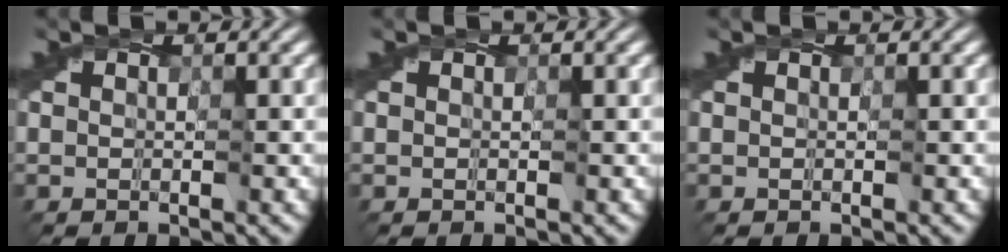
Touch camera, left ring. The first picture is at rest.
{"total": 0.0}
{"total": 0.0}